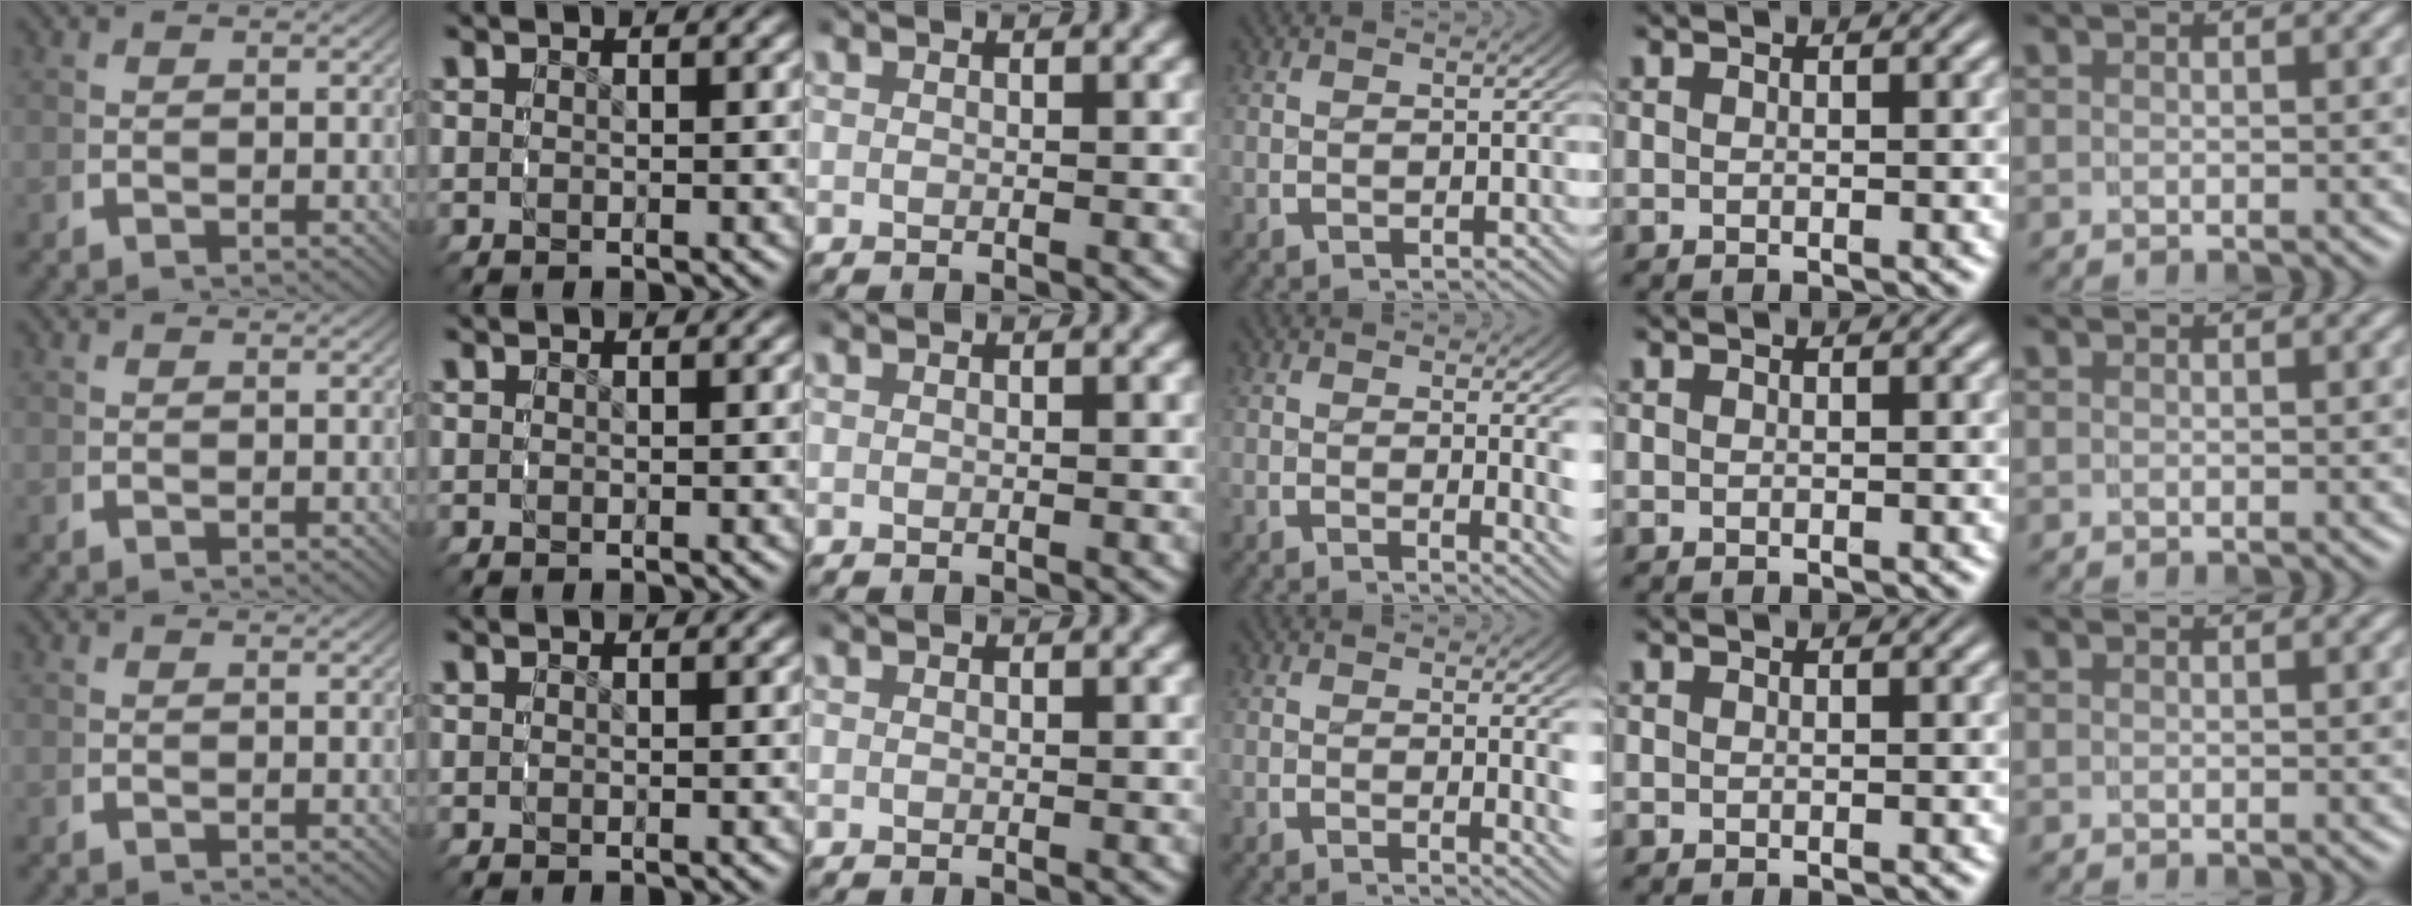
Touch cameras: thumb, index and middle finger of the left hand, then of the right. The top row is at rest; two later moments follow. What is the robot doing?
{"motion": "grasp_and_lifting", "object": "dispenser bottle"}